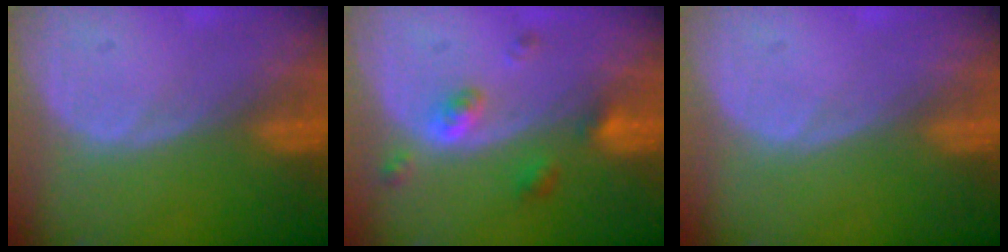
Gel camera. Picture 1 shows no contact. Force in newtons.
{"total": 4.3, "press": 4.0, "slide": 1.6}
{"total": 0.0}